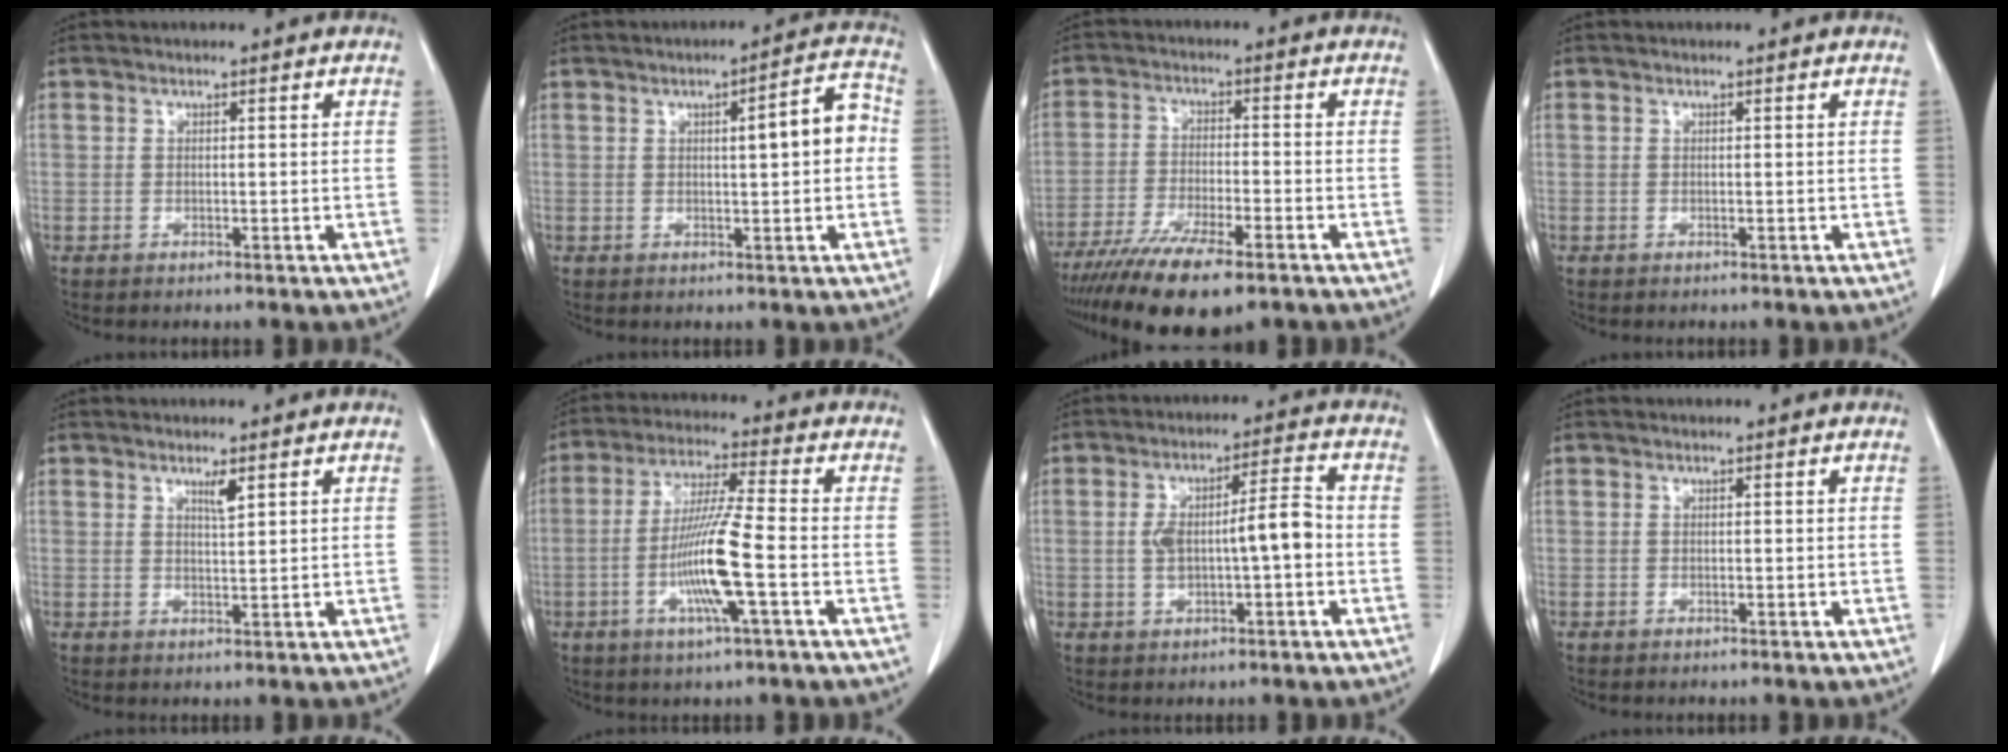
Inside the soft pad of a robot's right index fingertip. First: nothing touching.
{"total": 6.5, "force": [0.5, 1.2, 6.3], "torque": [-0.085, 0.020, 0.004]}
{"total": 13.5, "force": [-9.7, 2.5, 9.1], "torque": [-0.163, -0.032, -0.162]}
{"total": 0.0}
{"total": 2.0, "force": [1.2, 0.1, 1.6], "torque": [-0.031, -0.004, 0.023]}
{"total": 11.0, "force": [-2.8, -0.4, 10.6], "torque": [-0.210, -0.011, -0.060]}
{"total": 7.8, "force": [-0.7, 1.6, 7.6], "torque": [-0.139, 0.022, -0.010]}
{"total": 0.0}